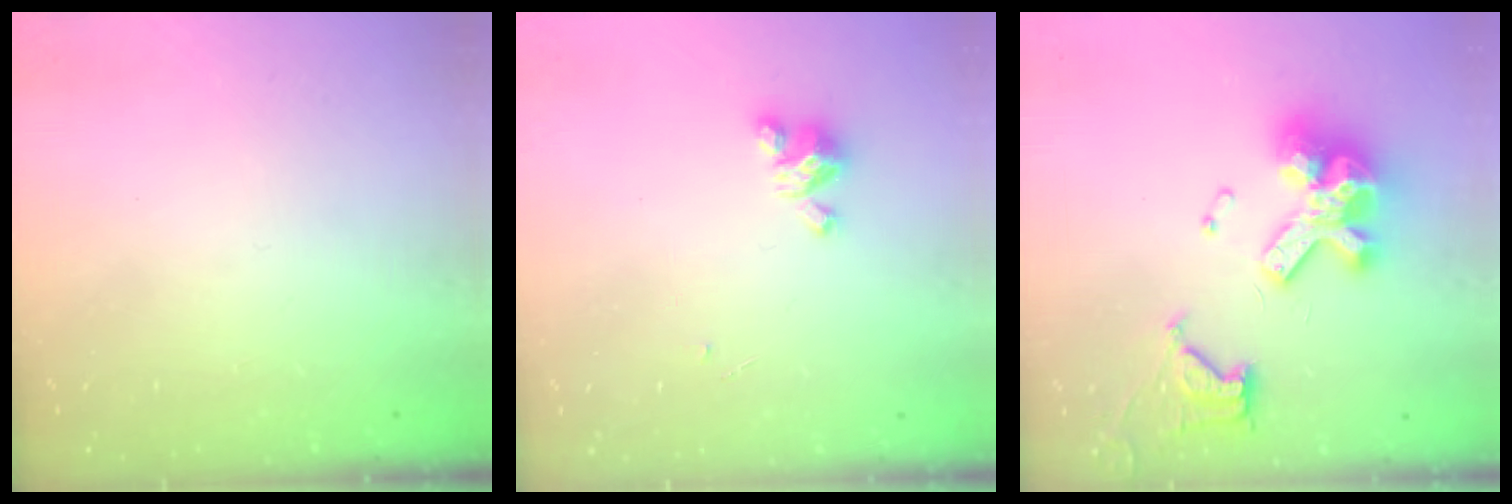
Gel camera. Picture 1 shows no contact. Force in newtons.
{"total": 3.6, "press": 3.6, "slide": 0.3}
{"total": 15.7, "press": 15.6, "slide": 1.7}